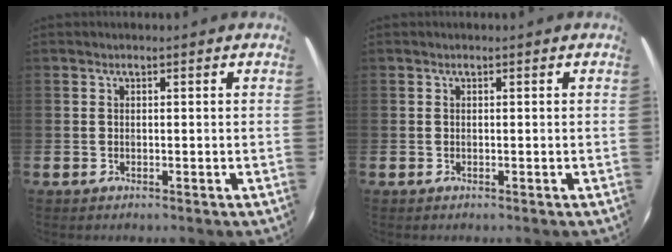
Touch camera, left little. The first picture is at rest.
{"total": 0.0}